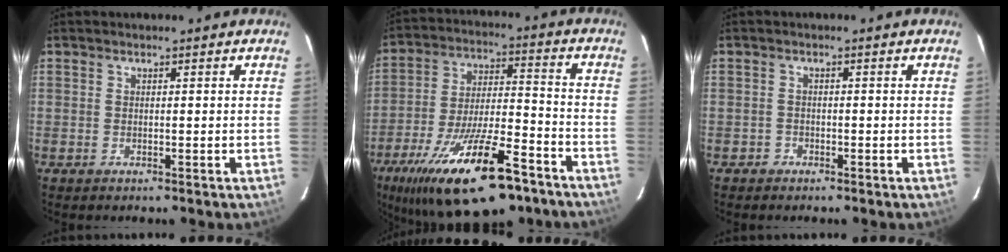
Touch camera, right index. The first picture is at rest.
{"total": 23.8, "force": [-15.5, 7.4, 16.3], "torque": [-0.300, -0.030, -0.245]}
{"total": 1.4, "force": [-1.0, 1.0, -0.1], "torque": [-0.003, 0.006, -0.016]}